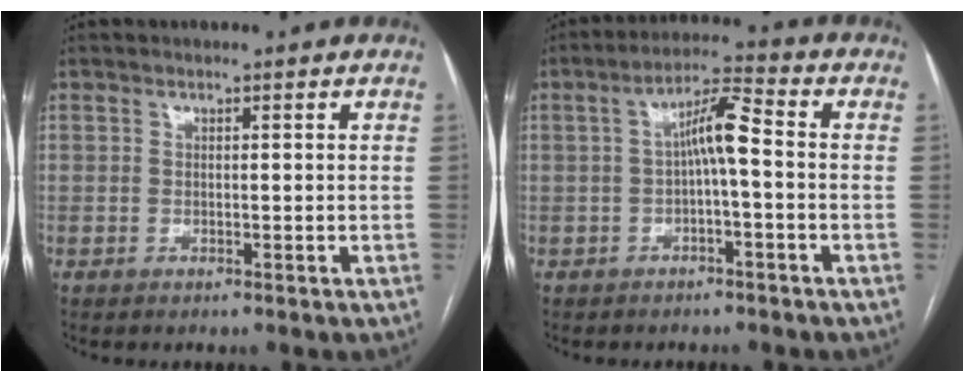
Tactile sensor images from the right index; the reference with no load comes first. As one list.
[{"total": 6.2, "force": [-0.2, 0.9, 6.1], "torque": [-0.106, 0.026, -0.006]}]